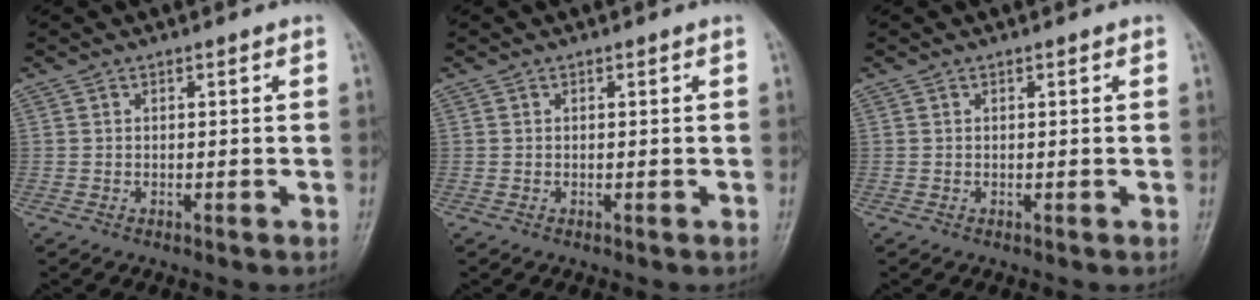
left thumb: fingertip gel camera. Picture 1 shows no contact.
{"total": 0.0}
{"total": 0.0}